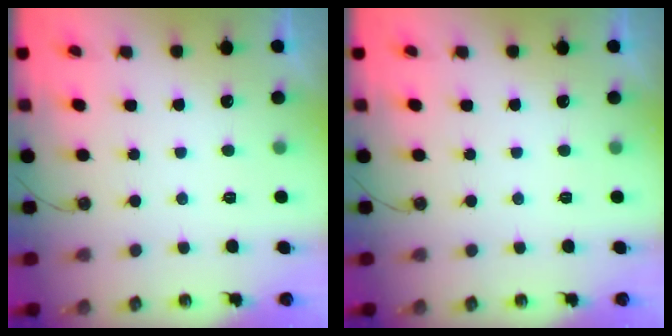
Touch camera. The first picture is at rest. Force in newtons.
{"total": 0.0}